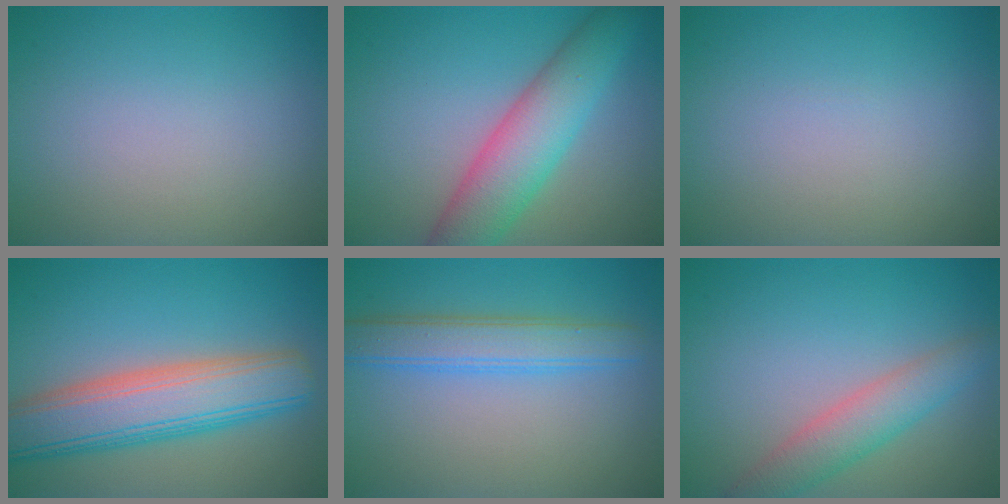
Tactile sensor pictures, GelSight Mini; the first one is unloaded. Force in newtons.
{"total": 6.8, "press": 6.8, "slide": 0.3}
{"total": 0.0}
{"total": 8.6, "press": 8.6, "slide": 0.6}
{"total": 3.9, "press": 3.9, "slide": 0.1}
{"total": 3.8, "press": 3.8, "slide": 0.2}